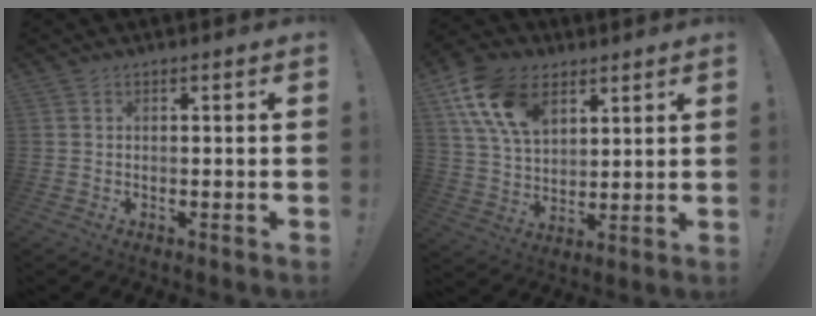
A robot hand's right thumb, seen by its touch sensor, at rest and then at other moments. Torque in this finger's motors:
{"motor_torque": [0.76, 2.39, 0.56, -0.34, 0.42]}